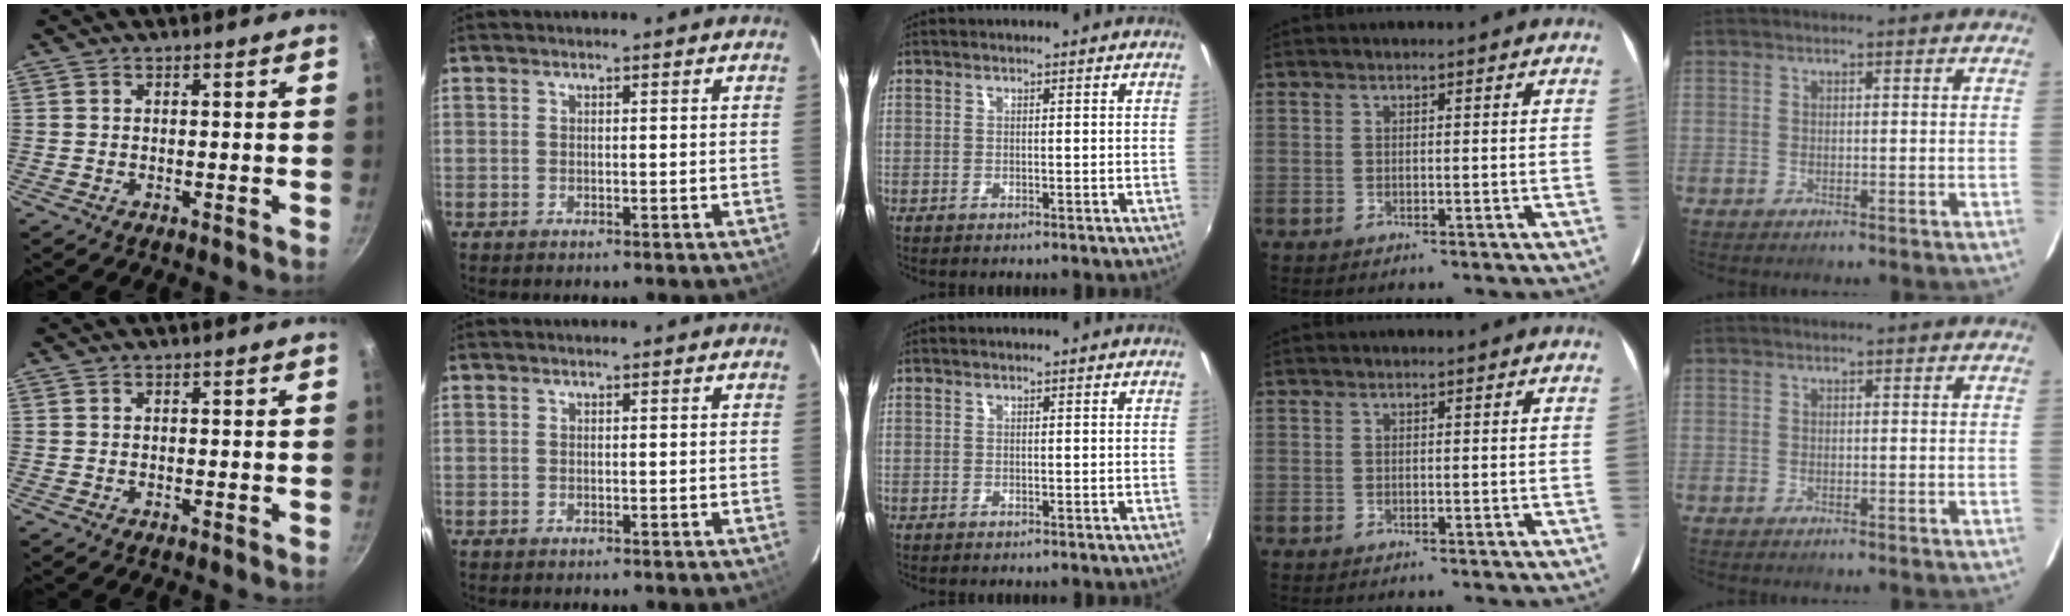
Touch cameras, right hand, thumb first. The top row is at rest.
{}